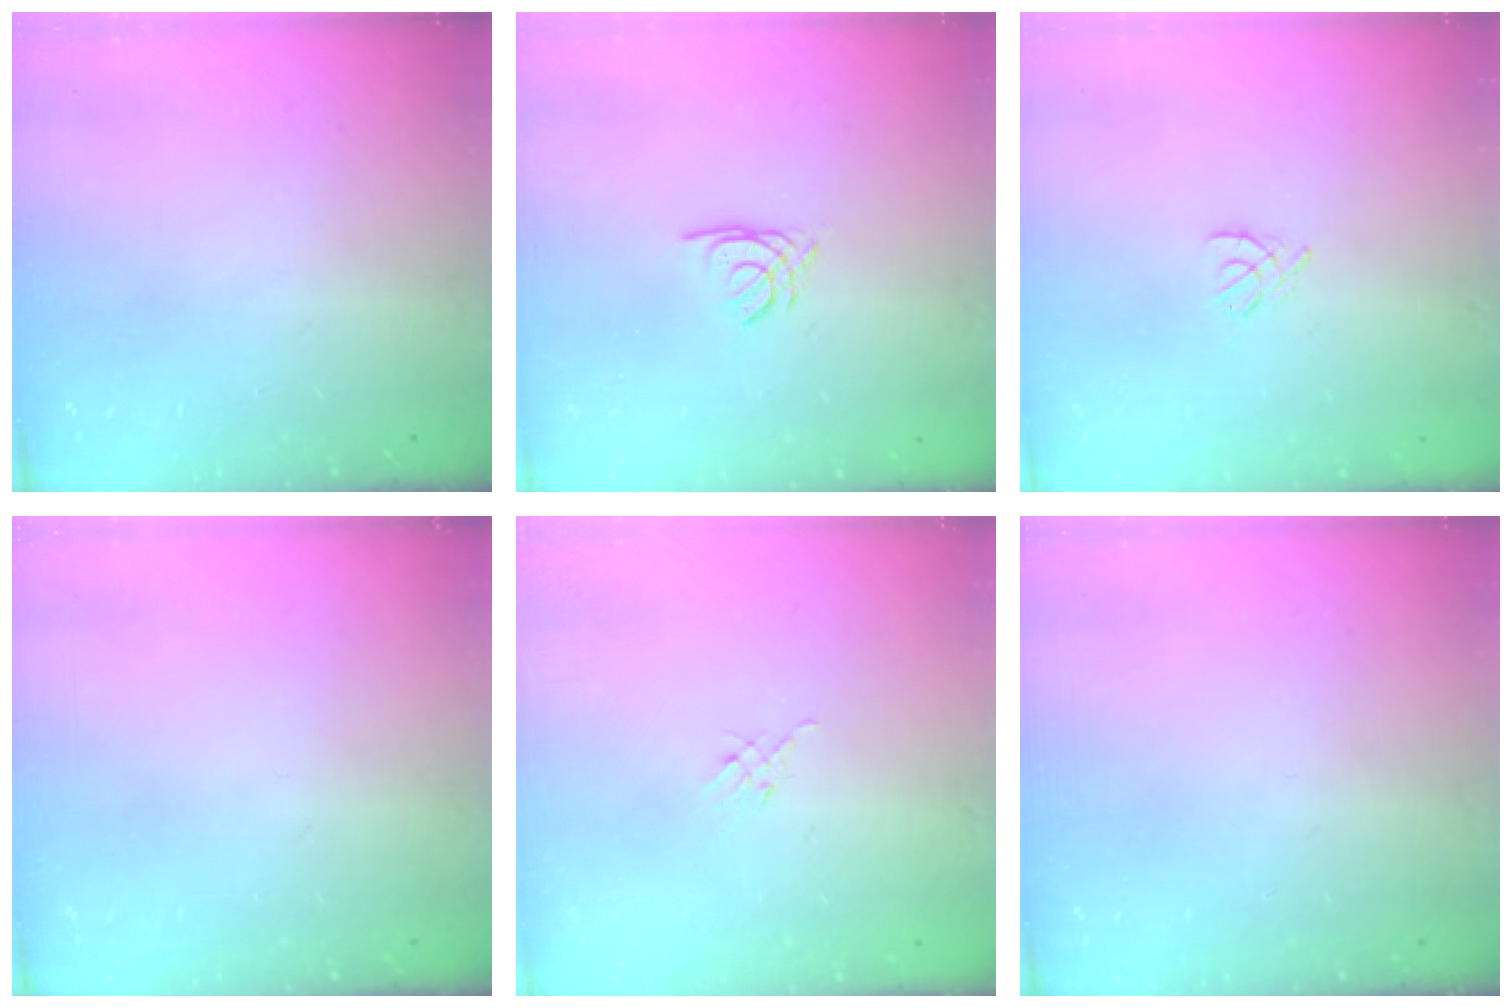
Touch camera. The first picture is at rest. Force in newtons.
{"total": 2.2, "press": 2.2, "slide": 0.0}
{"total": 2.0, "press": 1.9, "slide": 0.5}
{"total": 0.0}
{"total": 2.6, "press": 2.5, "slide": 0.7}
{"total": 0.0}